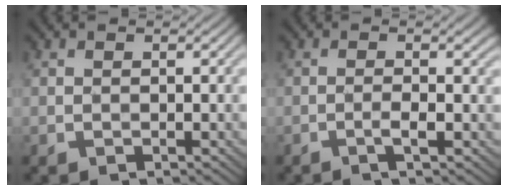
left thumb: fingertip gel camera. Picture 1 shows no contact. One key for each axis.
{"total": 2.5, "fx": -0.9, "fy": -0.1, "fz": 2.4, "tx": -0.042, "ty": 0.009, "tz": -0.021}